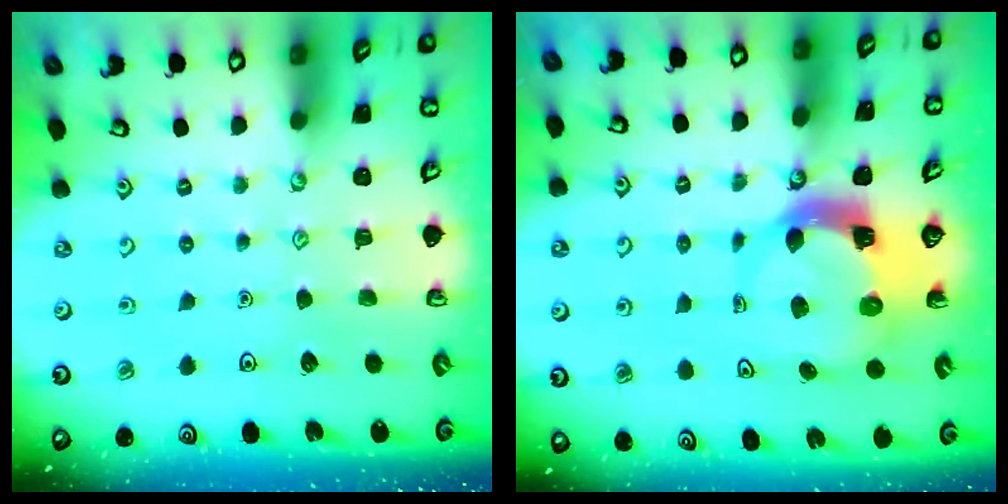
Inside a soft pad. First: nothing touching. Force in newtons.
{"total": 5.4, "press": 5.4, "slide": 0.8}